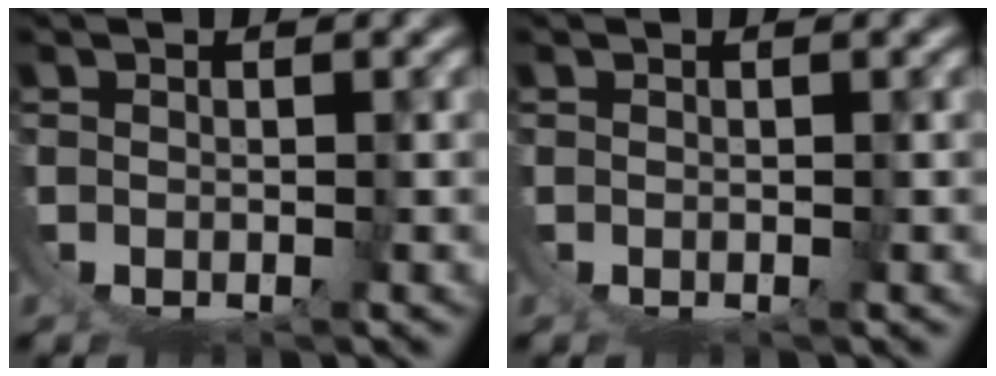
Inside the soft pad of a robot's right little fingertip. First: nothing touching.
{"total": 0.0}